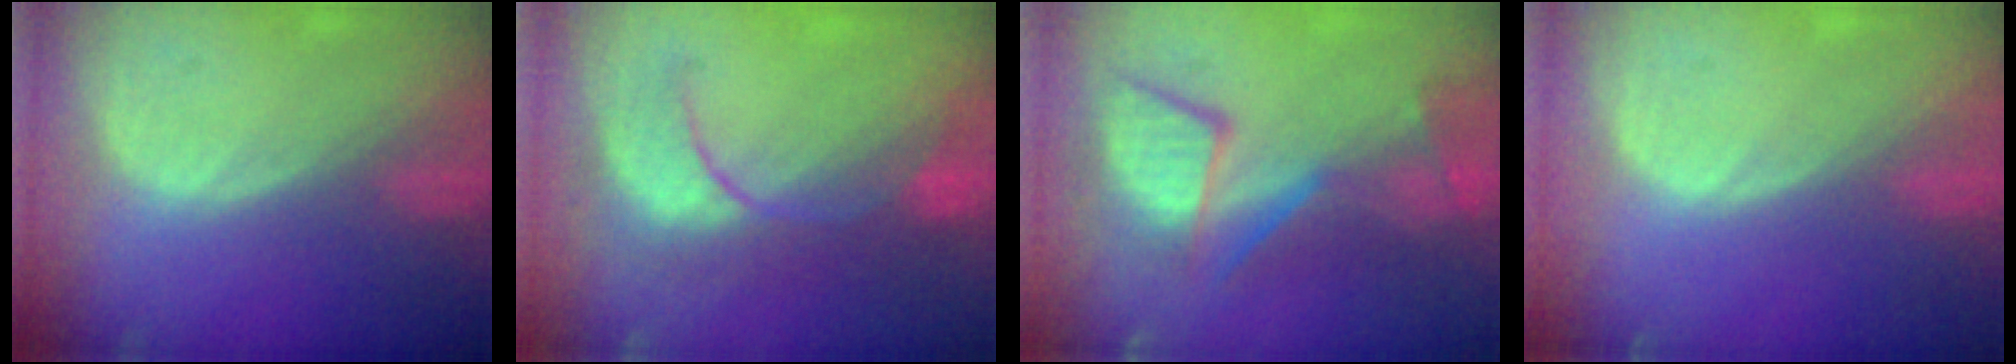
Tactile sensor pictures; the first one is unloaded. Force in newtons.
{"total": 8.1, "press": 8.1, "slide": 0.7}
{"total": 10.0, "press": 9.6, "slide": 2.7}
{"total": 0.0}